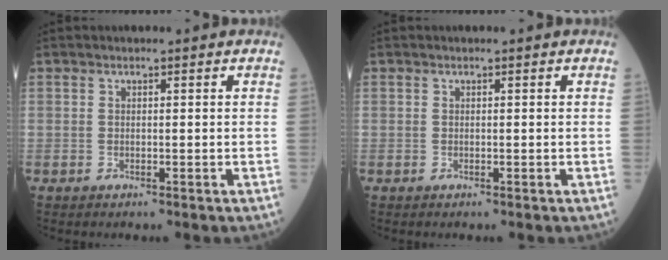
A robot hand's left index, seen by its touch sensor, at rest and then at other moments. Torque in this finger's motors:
{"motor_torque": [0.00, 0.00, 0.00, 0.00]}